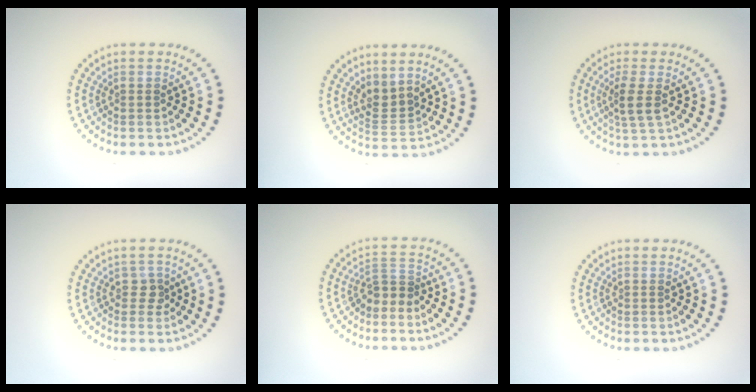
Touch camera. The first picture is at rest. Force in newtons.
{"total": 2.2, "press": 1.5, "slide": 1.7}
{"total": 2.4, "press": 1.9, "slide": 1.4}
{"total": 1.2, "press": 1.0, "slide": 0.7}
{"total": 1.9, "press": 1.2, "slide": 1.5}
{"total": 0.0}